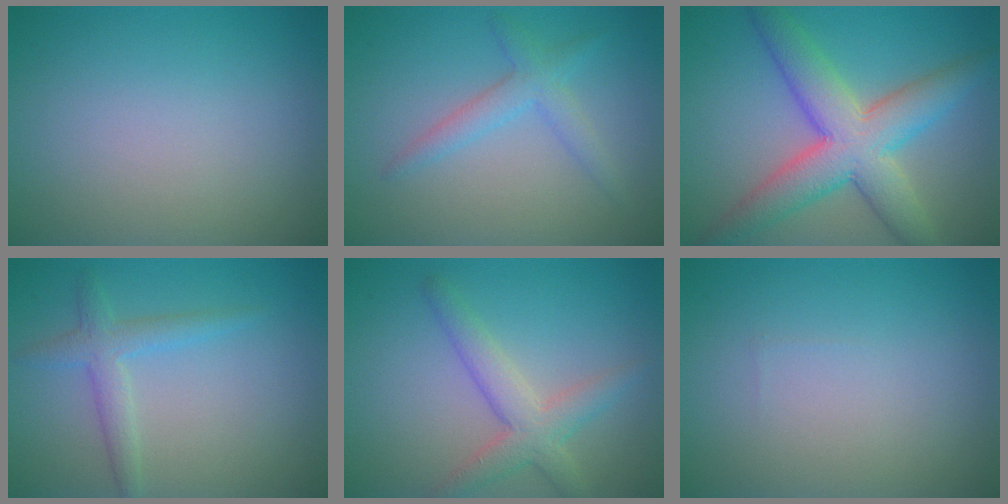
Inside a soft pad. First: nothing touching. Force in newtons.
{"total": 2.4, "press": 2.4, "slide": 0.2}
{"total": 8.0, "press": 8.0, "slide": 0.5}
{"total": 1.8, "press": 1.8, "slide": 0.1}
{"total": 3.7, "press": 3.7, "slide": 0.1}
{"total": 0.0}